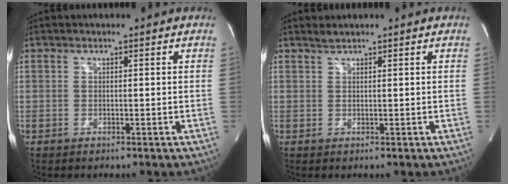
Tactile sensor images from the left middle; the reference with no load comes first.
{"total": 0.7, "force": [0.6, -0.3, 0.0], "torque": [-0.008, 0.001, 0.017]}